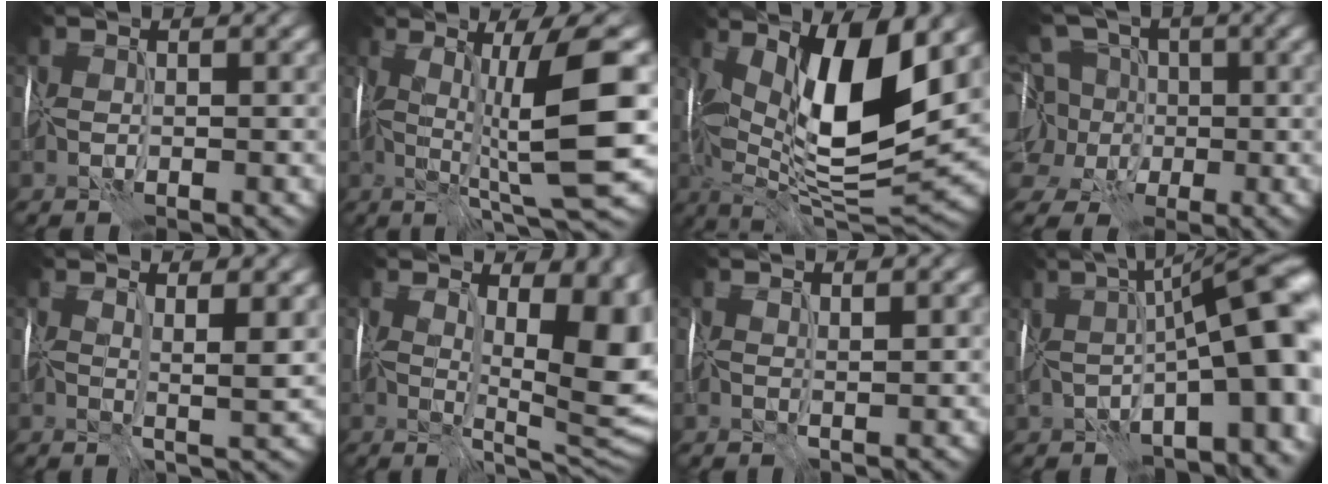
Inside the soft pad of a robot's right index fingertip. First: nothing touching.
{"total": 10.0, "force": [1.4, 1.4, 9.7], "torque": [-0.146, 0.006, 0.030]}
{"total": 13.1, "force": [3.4, 4.2, 11.9], "torque": [-0.200, -0.007, 0.061]}
{"total": 10.1, "force": [1.1, 8.6, 5.3], "torque": [-0.106, 0.028, -0.024]}
{"total": 3.8, "force": [1.5, 0.7, 3.5], "torque": [-0.044, -0.004, 0.025]}
{"total": 14.2, "force": [2.2, 6.2, 12.6], "torque": [-0.137, -0.005, 0.049]}
{"total": 1.4, "force": [0.9, 0.3, 1.1], "torque": [-0.014, -0.003, 0.016]}
{"total": 16.5, "force": [-1.0, 6.1, 15.2], "torque": [-0.191, 0.002, 0.004]}